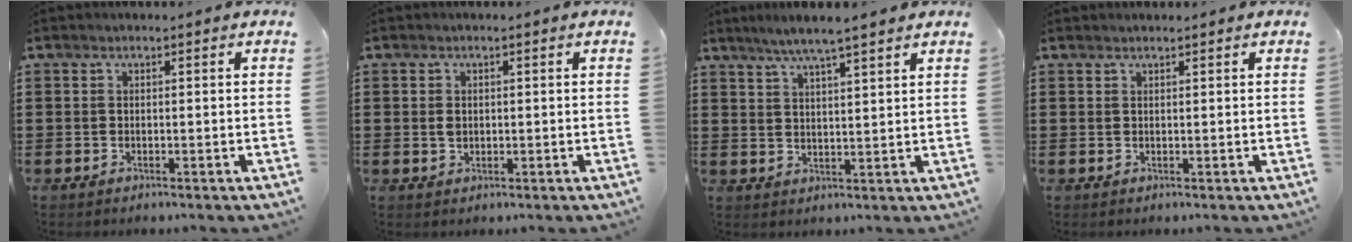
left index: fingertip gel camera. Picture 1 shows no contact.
{"total": 1.3, "force": [0.2, 0.9, 0.9], "torque": [-0.021, 0.005, 0.004]}
{"total": 4.8, "force": [4.1, -0.2, 2.5], "torque": [-0.060, -0.010, 0.072]}
{"total": 0.6, "force": [0.6, 0.0, 0.1], "torque": [-0.003, 0.000, 0.013]}